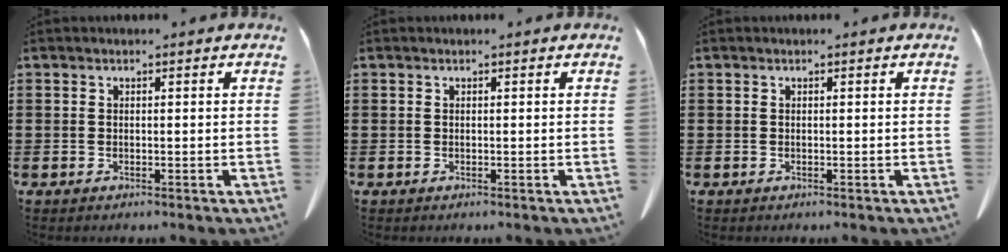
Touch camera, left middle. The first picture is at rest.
{"total": 0.0}
{"total": 0.0}